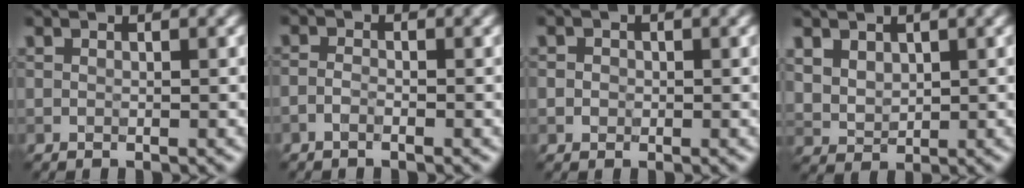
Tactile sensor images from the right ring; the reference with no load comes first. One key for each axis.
{"total": 1.0, "fx": -0.7, "fy": 0.3, "fz": 0.7, "tx": -0.016, "ty": 0.000, "tz": -0.017}
{"total": 1.2, "fx": 0.1, "fy": 1.1, "fz": 0.4, "tx": 0.000, "ty": 0.001, "tz": -0.004}
{"total": 2.7, "fx": 1.3, "fy": 2.0, "fz": 1.3, "tx": -0.035, "ty": -0.006, "tz": 0.034}